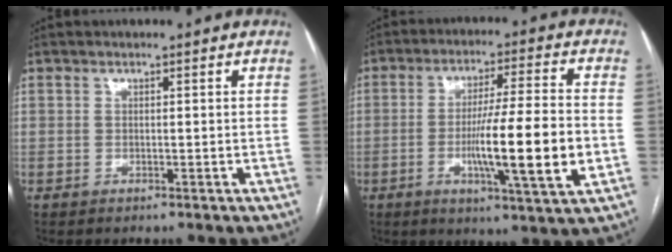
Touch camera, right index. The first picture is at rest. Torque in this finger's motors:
{"motor_torque": [1.51, -0.63, 0.74, 0.21]}